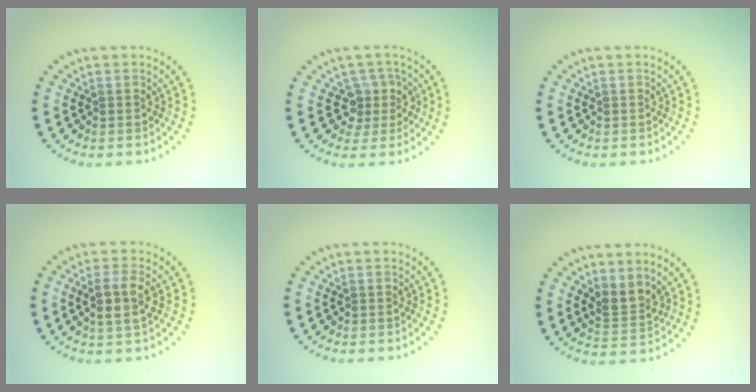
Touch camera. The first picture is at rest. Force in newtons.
{"total": 2.5, "press": 1.9, "slide": 1.7}
{"total": 0.0}
{"total": 2.6, "press": 2.4, "slide": 1.1}
{"total": 0.0}
{"total": 2.6, "press": 2.0, "slide": 1.6}